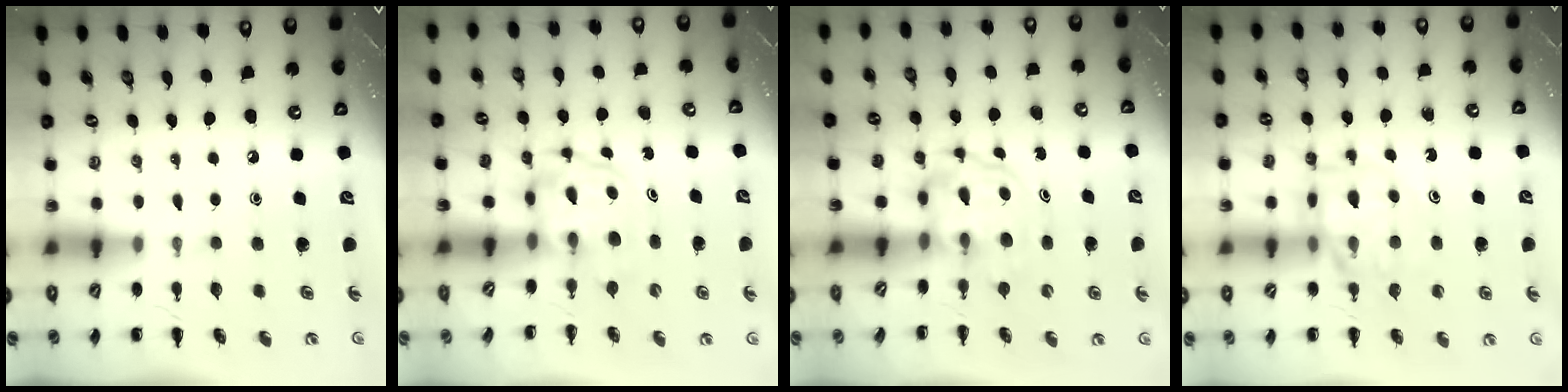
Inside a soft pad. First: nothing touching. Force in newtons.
{"total": 3.7, "press": 3.7, "slide": 0.3}
{"total": 3.8, "press": 3.8, "slide": 0.2}
{"total": 11.8, "press": 11.3, "slide": 3.5}